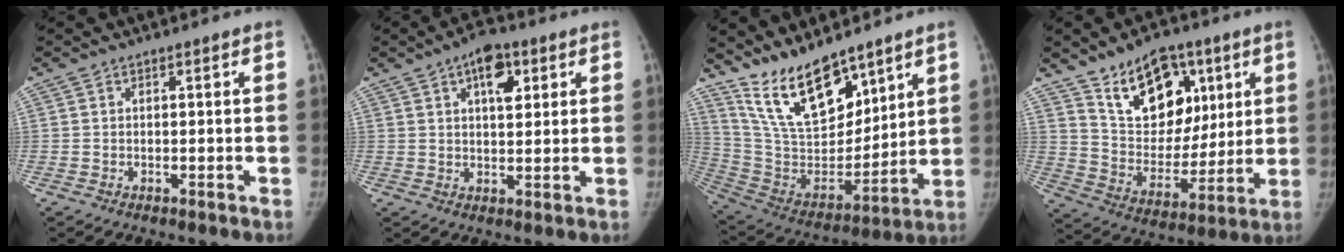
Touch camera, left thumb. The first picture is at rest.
{"total": 7.5, "force": [3.3, 3.9, 5.5], "torque": [-0.059, -0.009, 0.046]}
{"total": 18.3, "force": [13.5, 7.5, 9.9], "torque": [-0.130, -0.081, 0.264]}
{"total": 18.2, "force": [9.6, 11.5, 10.3], "torque": [-0.112, -0.047, 0.173]}